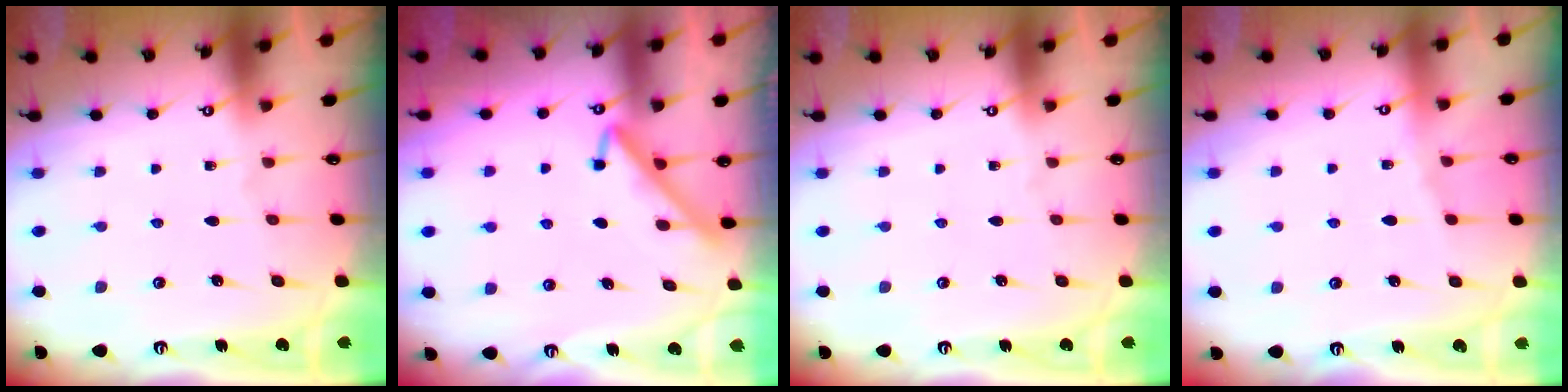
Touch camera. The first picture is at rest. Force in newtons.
{"total": 4.3, "press": 4.3, "slide": 0.4}
{"total": 0.0}
{"total": 4.4, "press": 4.3, "slide": 0.8}